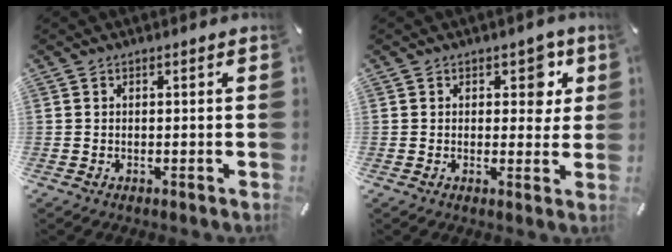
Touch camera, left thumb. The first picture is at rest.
{"total": 6.3, "force": [2.5, 4.0, 4.2], "torque": [-0.028, -0.011, 0.031]}